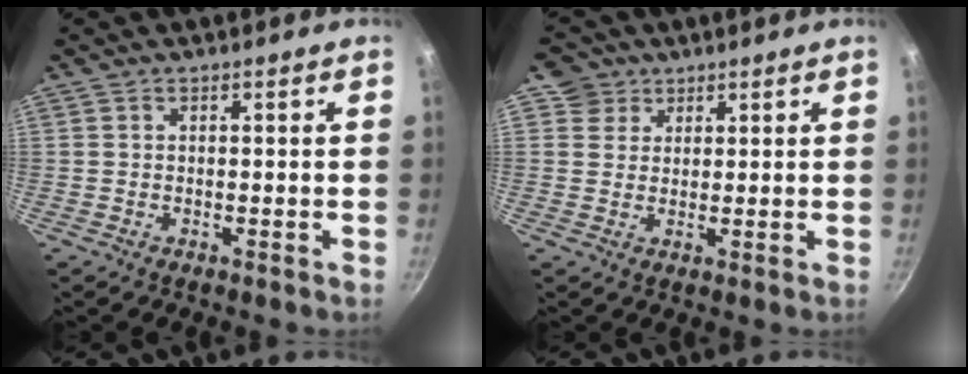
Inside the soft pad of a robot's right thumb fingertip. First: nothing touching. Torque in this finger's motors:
{"motor_torque": [0.00, 0.26, 0.52, 0.41, -0.02]}